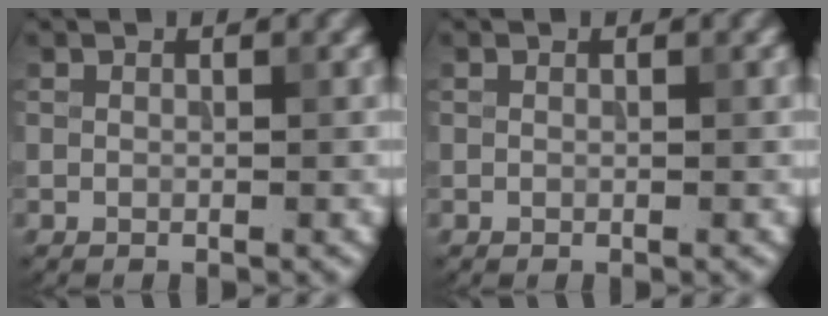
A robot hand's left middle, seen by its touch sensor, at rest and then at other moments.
{"total": 0.0}